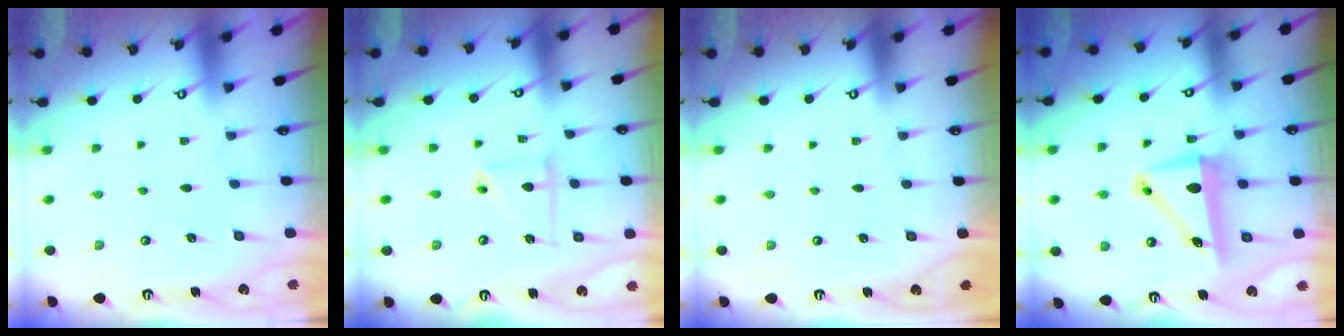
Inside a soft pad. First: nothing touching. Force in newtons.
{"total": 6.7, "press": 6.7, "slide": 0.4}
{"total": 0.0}
{"total": 8.2, "press": 7.6, "slide": 2.9}